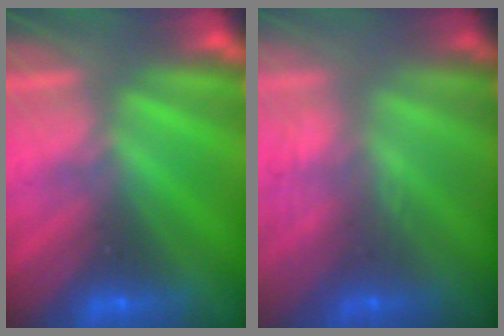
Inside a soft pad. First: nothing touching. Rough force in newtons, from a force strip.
{"total": 3.0}